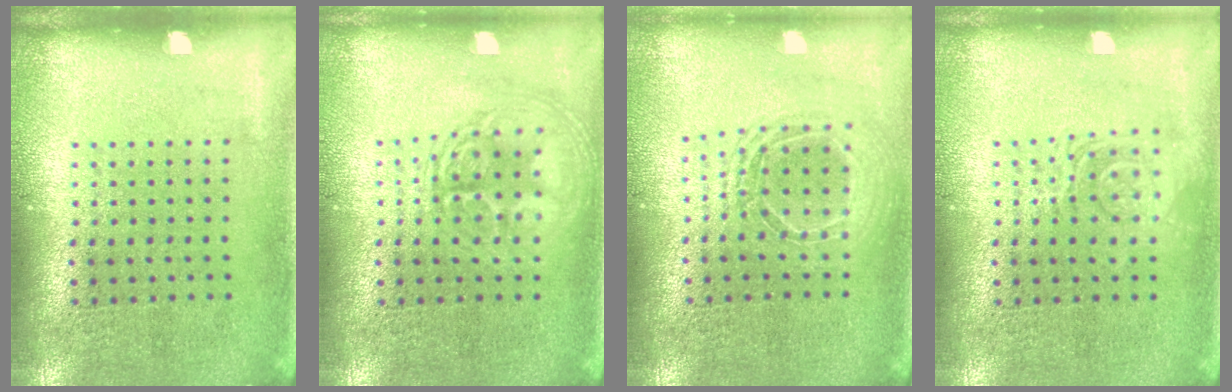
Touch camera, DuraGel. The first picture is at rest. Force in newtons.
{"total": 2.0, "press": 1.9, "slide": 0.3}
{"total": 1.7, "press": 1.4, "slide": 0.9}
{"total": 2.3, "press": 2.3, "slide": 0.5}